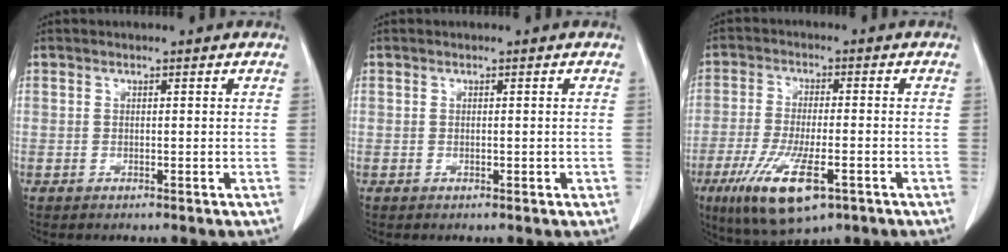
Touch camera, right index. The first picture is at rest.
{"total": 0.6, "force": [-0.1, 0.4, 0.5], "torque": [-0.006, 0.001, -0.001]}
{"total": 11.8, "force": [-5.7, 3.0, 9.9], "torque": [-0.191, -0.027, -0.091]}